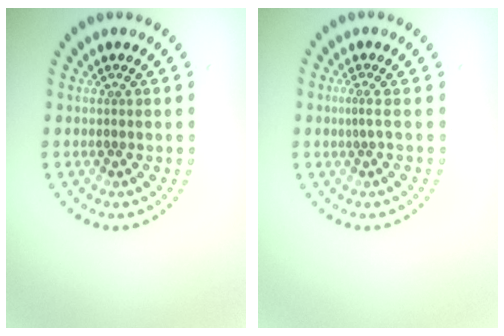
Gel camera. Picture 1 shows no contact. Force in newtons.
{"total": 0.6, "press": 0.1, "slide": 0.6}